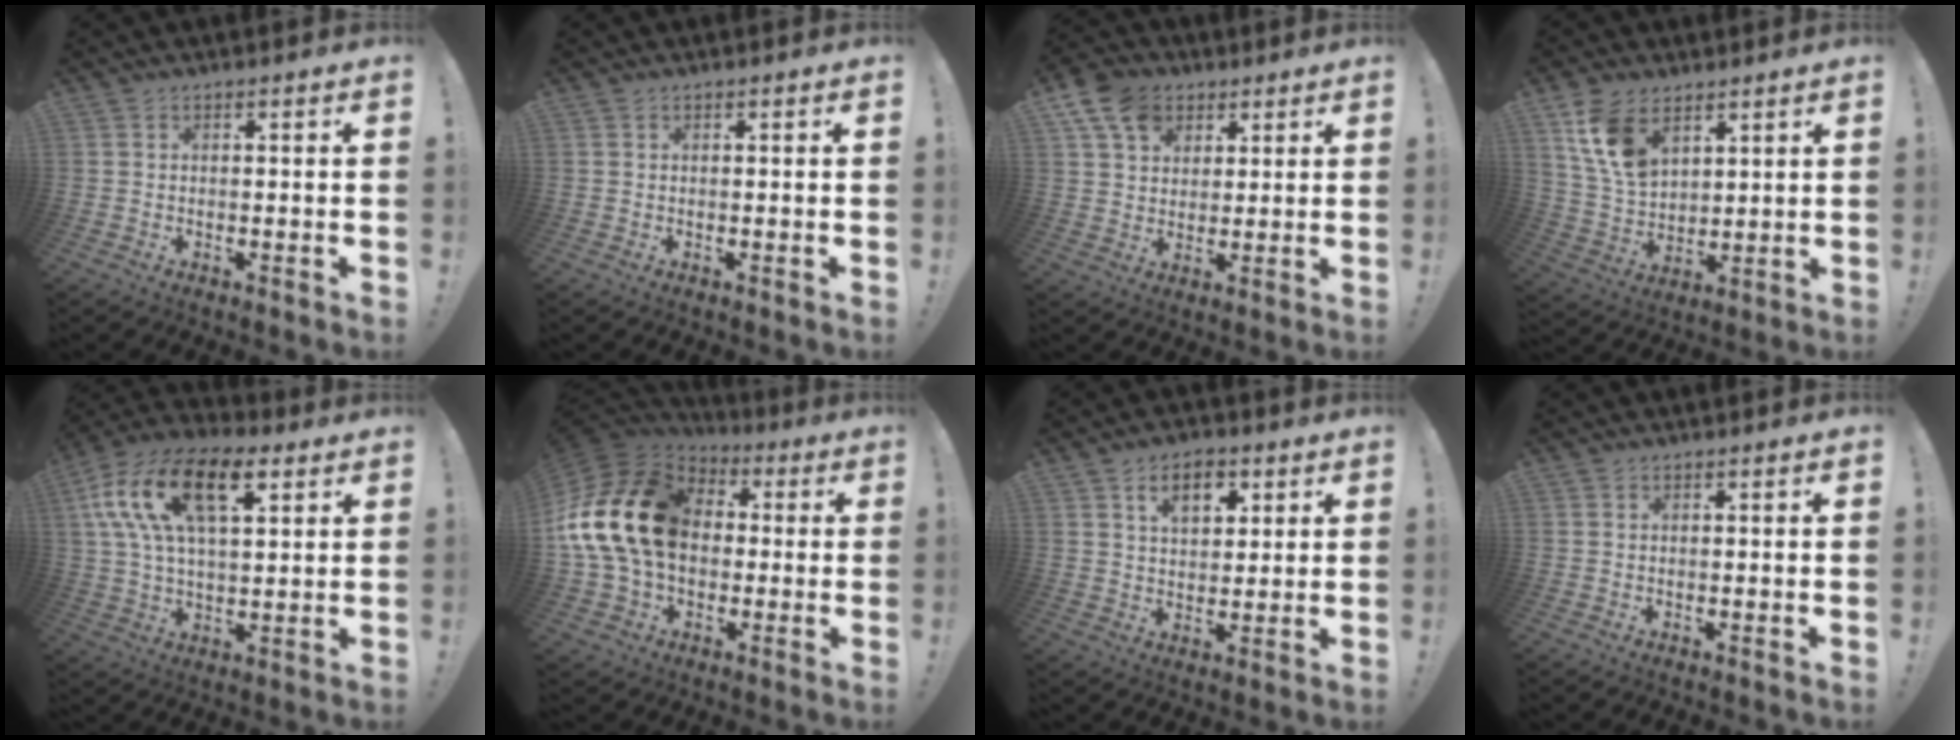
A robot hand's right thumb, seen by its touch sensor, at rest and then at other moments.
{"total": 0.0}
{"total": 11.7, "force": [5.4, 8.8, 5.4], "torque": [-0.090, -0.014, 0.108]}
{"total": 12.1, "force": [7.1, 7.3, 6.5], "torque": [-0.137, -0.025, 0.142]}
{"total": 19.0, "force": [7.6, 9.8, 14.4], "torque": [-0.261, -0.009, 0.132]}
{"total": 22.7, "force": [2.5, 16.3, 15.6], "torque": [-0.297, 0.009, 0.053]}
{"total": 8.7, "force": [4.2, 5.2, 5.6], "torque": [-0.075, -0.008, 0.074]}
{"total": 0.0}